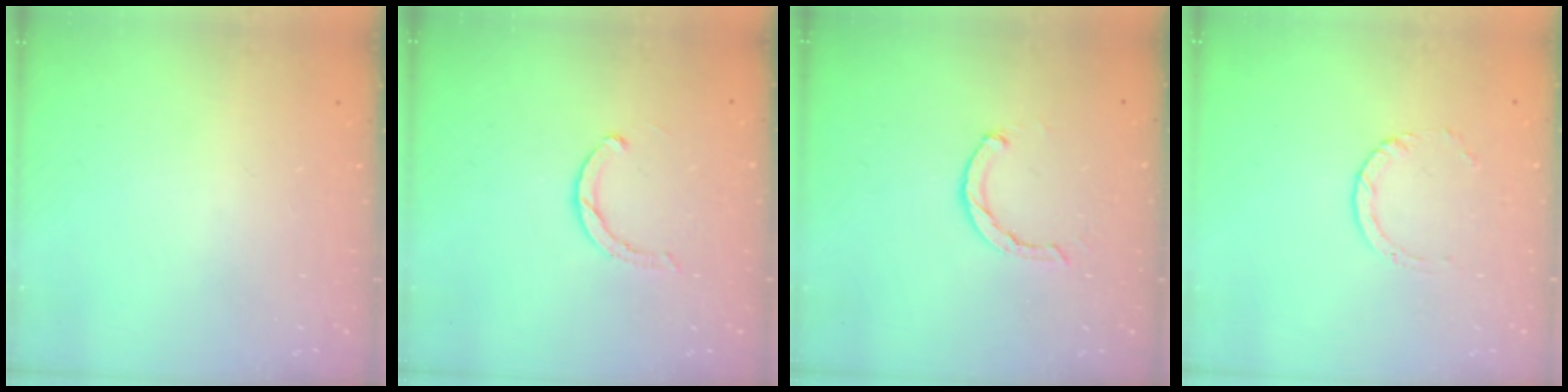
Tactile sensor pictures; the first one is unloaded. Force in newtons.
{"total": 2.8, "press": 2.7, "slide": 0.3}
{"total": 2.1, "press": 2.1, "slide": 0.3}
{"total": 1.0, "press": 1.0, "slide": 0.1}